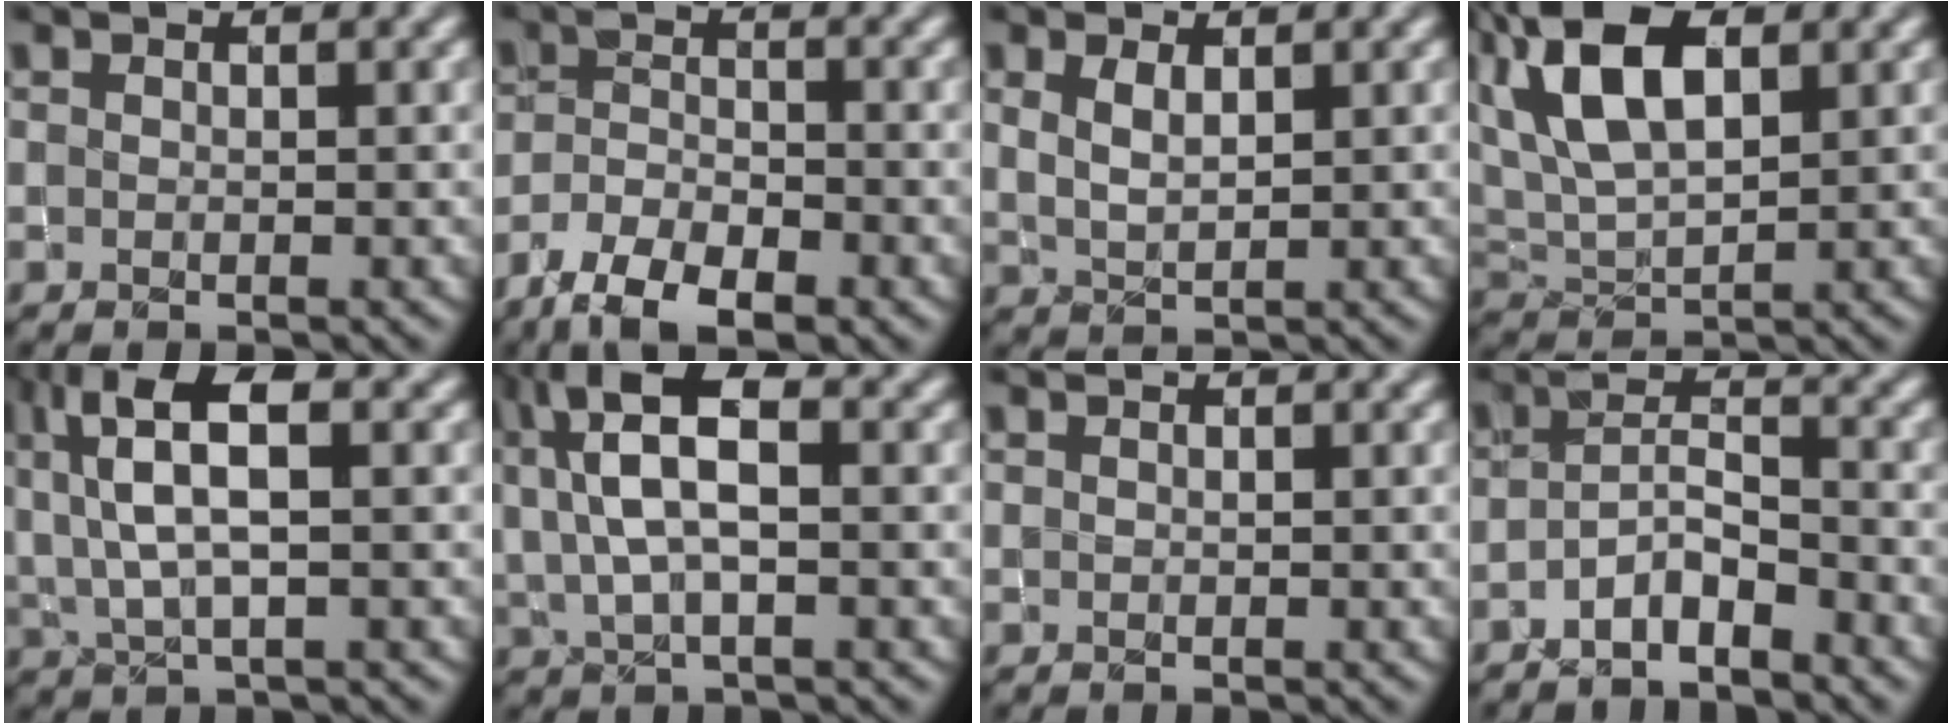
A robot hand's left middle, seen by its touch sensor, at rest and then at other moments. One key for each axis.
{"total": 5.5, "fx": -4.0, "fy": 2.0, "fz": 3.2, "tx": -0.056, "ty": -0.001, "tz": -0.075}
{"total": 1.8, "fx": 1.1, "fy": 0.8, "fz": 1.2, "tx": -0.029, "ty": 0.000, "tz": 0.027}
{"total": 9.8, "fx": 4.2, "fy": 4.9, "fz": 7.4, "tx": -0.158, "ty": 0.029, "tz": 0.073}
{"total": 7.7, "fx": 2.8, "fy": 2.6, "fz": 6.6, "tx": -0.136, "ty": 0.021, "tz": 0.051}
{"total": 8.1, "fx": 2.8, "fy": 3.3, "fz": 6.9, "tx": -0.134, "ty": 0.025, "tz": 0.042}
{"total": 0.0}
{"total": 2.8, "fx": -2.1, "fy": 0.6, "fz": 1.6, "tx": -0.033, "ty": 0.009, "tz": -0.046}